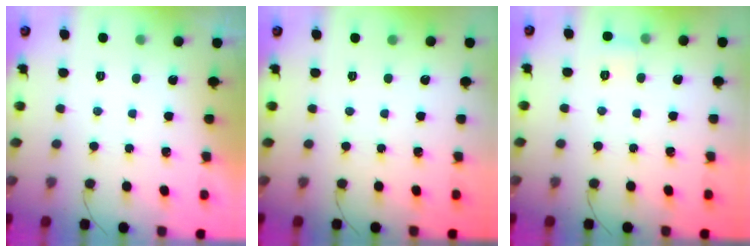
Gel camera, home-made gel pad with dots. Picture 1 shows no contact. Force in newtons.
{"total": 0.0}
{"total": 6.2, "press": 5.9, "slide": 1.9}